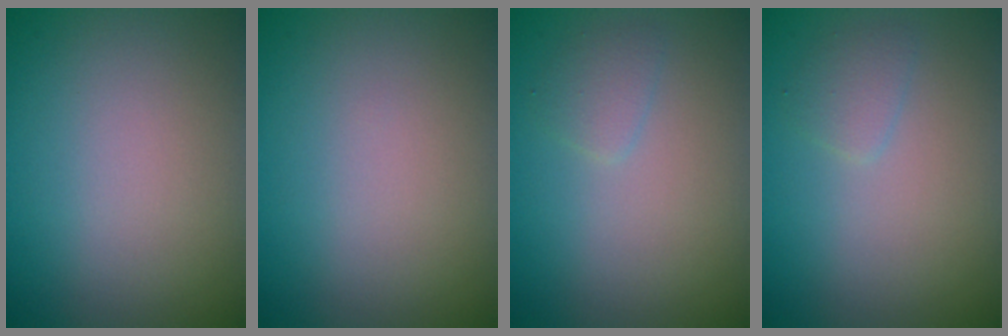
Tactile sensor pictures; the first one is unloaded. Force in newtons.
{"total": 0.0}
{"total": 1.2, "press": 1.2, "slide": 0.0}
{"total": 1.2, "press": 1.2, "slide": 0.0}